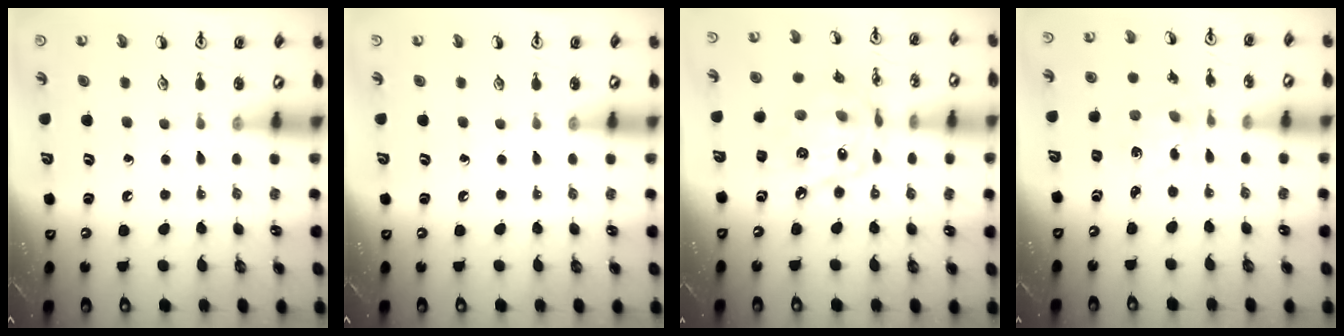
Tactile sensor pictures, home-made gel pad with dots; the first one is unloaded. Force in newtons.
{"total": 0.0}
{"total": 16.2, "press": 16.2, "slide": 1.2}
{"total": 1.7, "press": 1.6, "slide": 0.2}